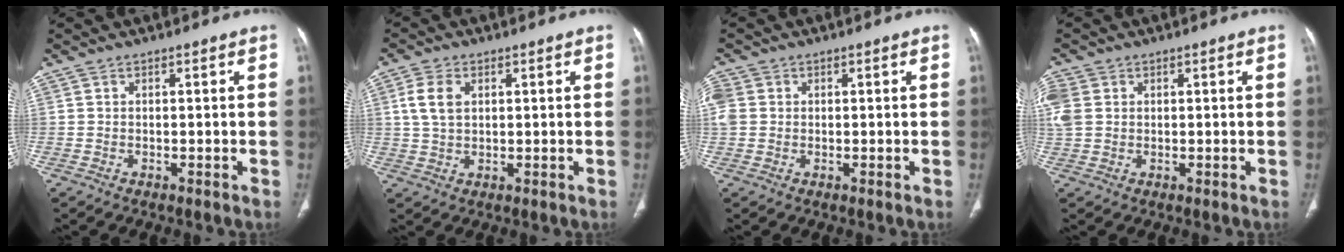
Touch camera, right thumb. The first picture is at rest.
{"total": 5.4, "force": [1.5, 3.5, 3.8], "torque": [-0.078, 0.003, 0.030]}
{"total": 5.1, "force": [0.7, 4.4, 2.5], "torque": [-0.071, 0.012, 0.018]}
{"total": 6.0, "force": [1.2, 4.7, 3.6], "torque": [-0.107, 0.012, 0.029]}